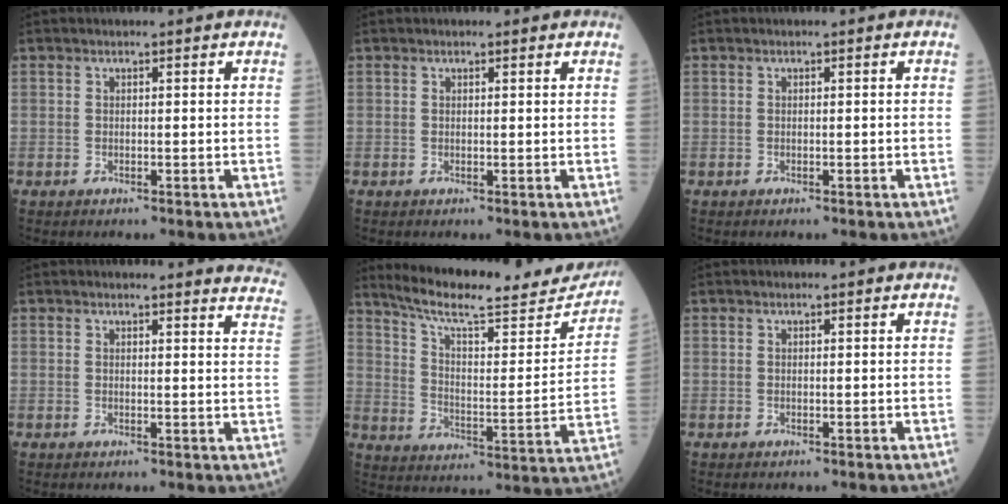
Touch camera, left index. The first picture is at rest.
{"total": 0.7, "force": [0.6, 0.3, 0.2], "torque": [-0.011, -0.005, 0.007]}
{"total": 0.0}
{"total": 10.7, "force": [10.6, 0.9, 0.8], "torque": [0.027, -0.067, 0.076]}
{"total": 22.4, "force": [20.3, 4.2, 8.7], "torque": [-0.132, -0.020, 0.281]}
{"total": 0.6, "force": [0.6, 0.0, 0.1], "torque": [-0.006, -0.001, 0.010]}